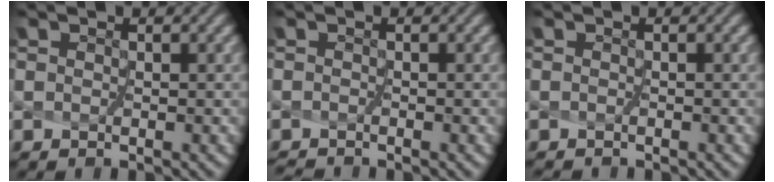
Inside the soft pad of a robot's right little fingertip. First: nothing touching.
{"total": 1.2, "force": [-1.1, -0.4, -0.3], "torque": [-0.004, -0.009, -0.024]}
{"total": 0.6, "force": [-0.5, -0.3, -0.3], "torque": [0.000, -0.003, -0.006]}